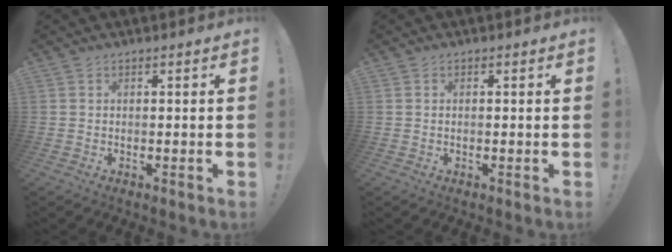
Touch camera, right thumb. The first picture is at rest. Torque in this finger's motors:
{"motor_torque": [-0.07, -0.28, -0.03, 0.12, -0.01]}